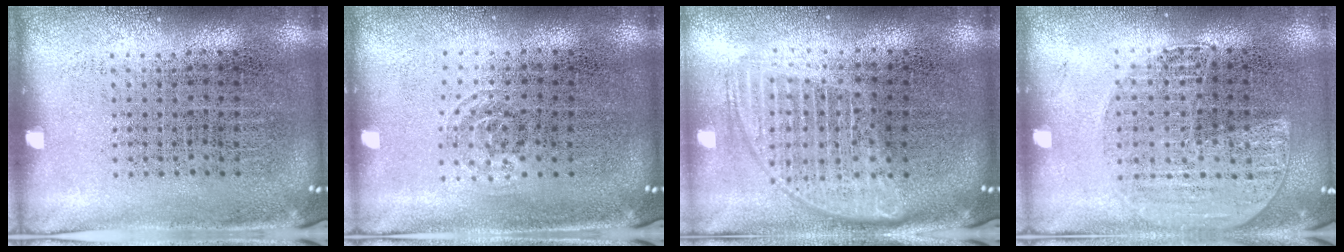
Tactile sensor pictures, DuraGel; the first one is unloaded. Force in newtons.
{"total": 0.8, "press": 0.6, "slide": 0.5}
{"total": 1.8, "press": 1.5, "slide": 1.0}
{"total": 1.3, "press": 1.3, "slide": 0.2}